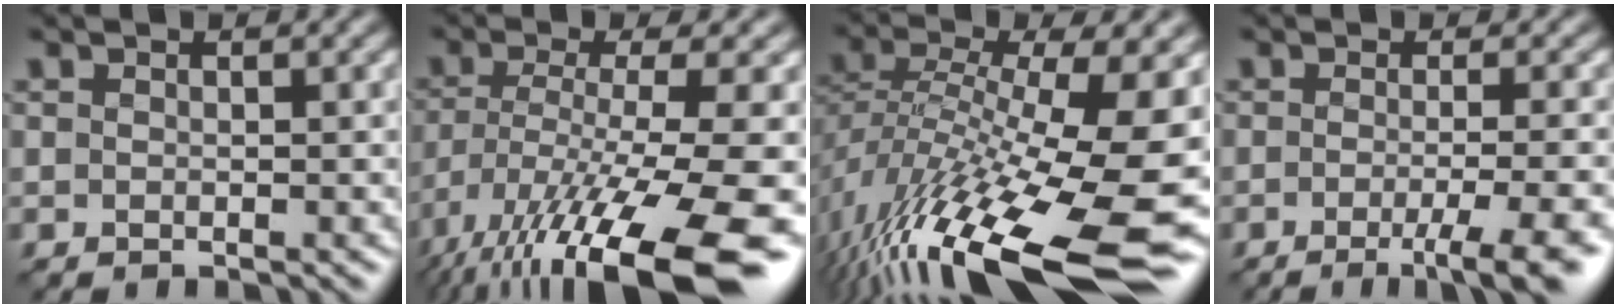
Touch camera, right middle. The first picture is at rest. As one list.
[{"total": 15.8, "force": [-8.6, 3.9, 12.6], "torque": [-0.240, -0.022, -0.132]}, {"total": 16.0, "force": [-5.7, 6.0, 13.7], "torque": [-0.264, 0.000, -0.102]}, {"total": 5.2, "force": [-2.3, 1.1, 4.6], "torque": [-0.060, -0.004, -0.037]}]